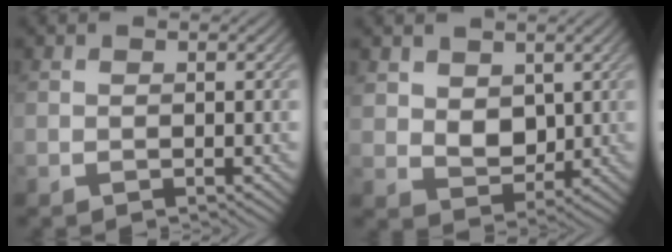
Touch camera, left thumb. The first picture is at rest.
{"total": 4.5, "force": [1.8, 3.3, 2.5], "torque": [-0.064, -0.008, 0.030]}